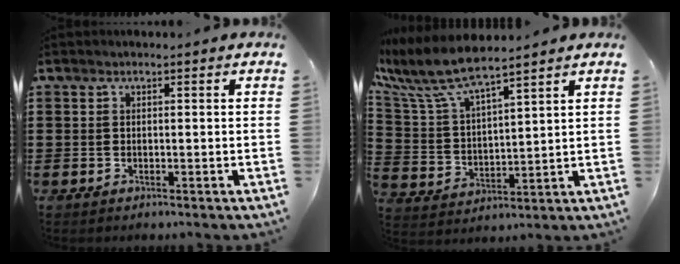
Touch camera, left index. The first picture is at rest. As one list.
[{"total": 8.0, "force": [6.9, 1.1, 3.9], "torque": [-0.106, -0.035, 0.118]}]